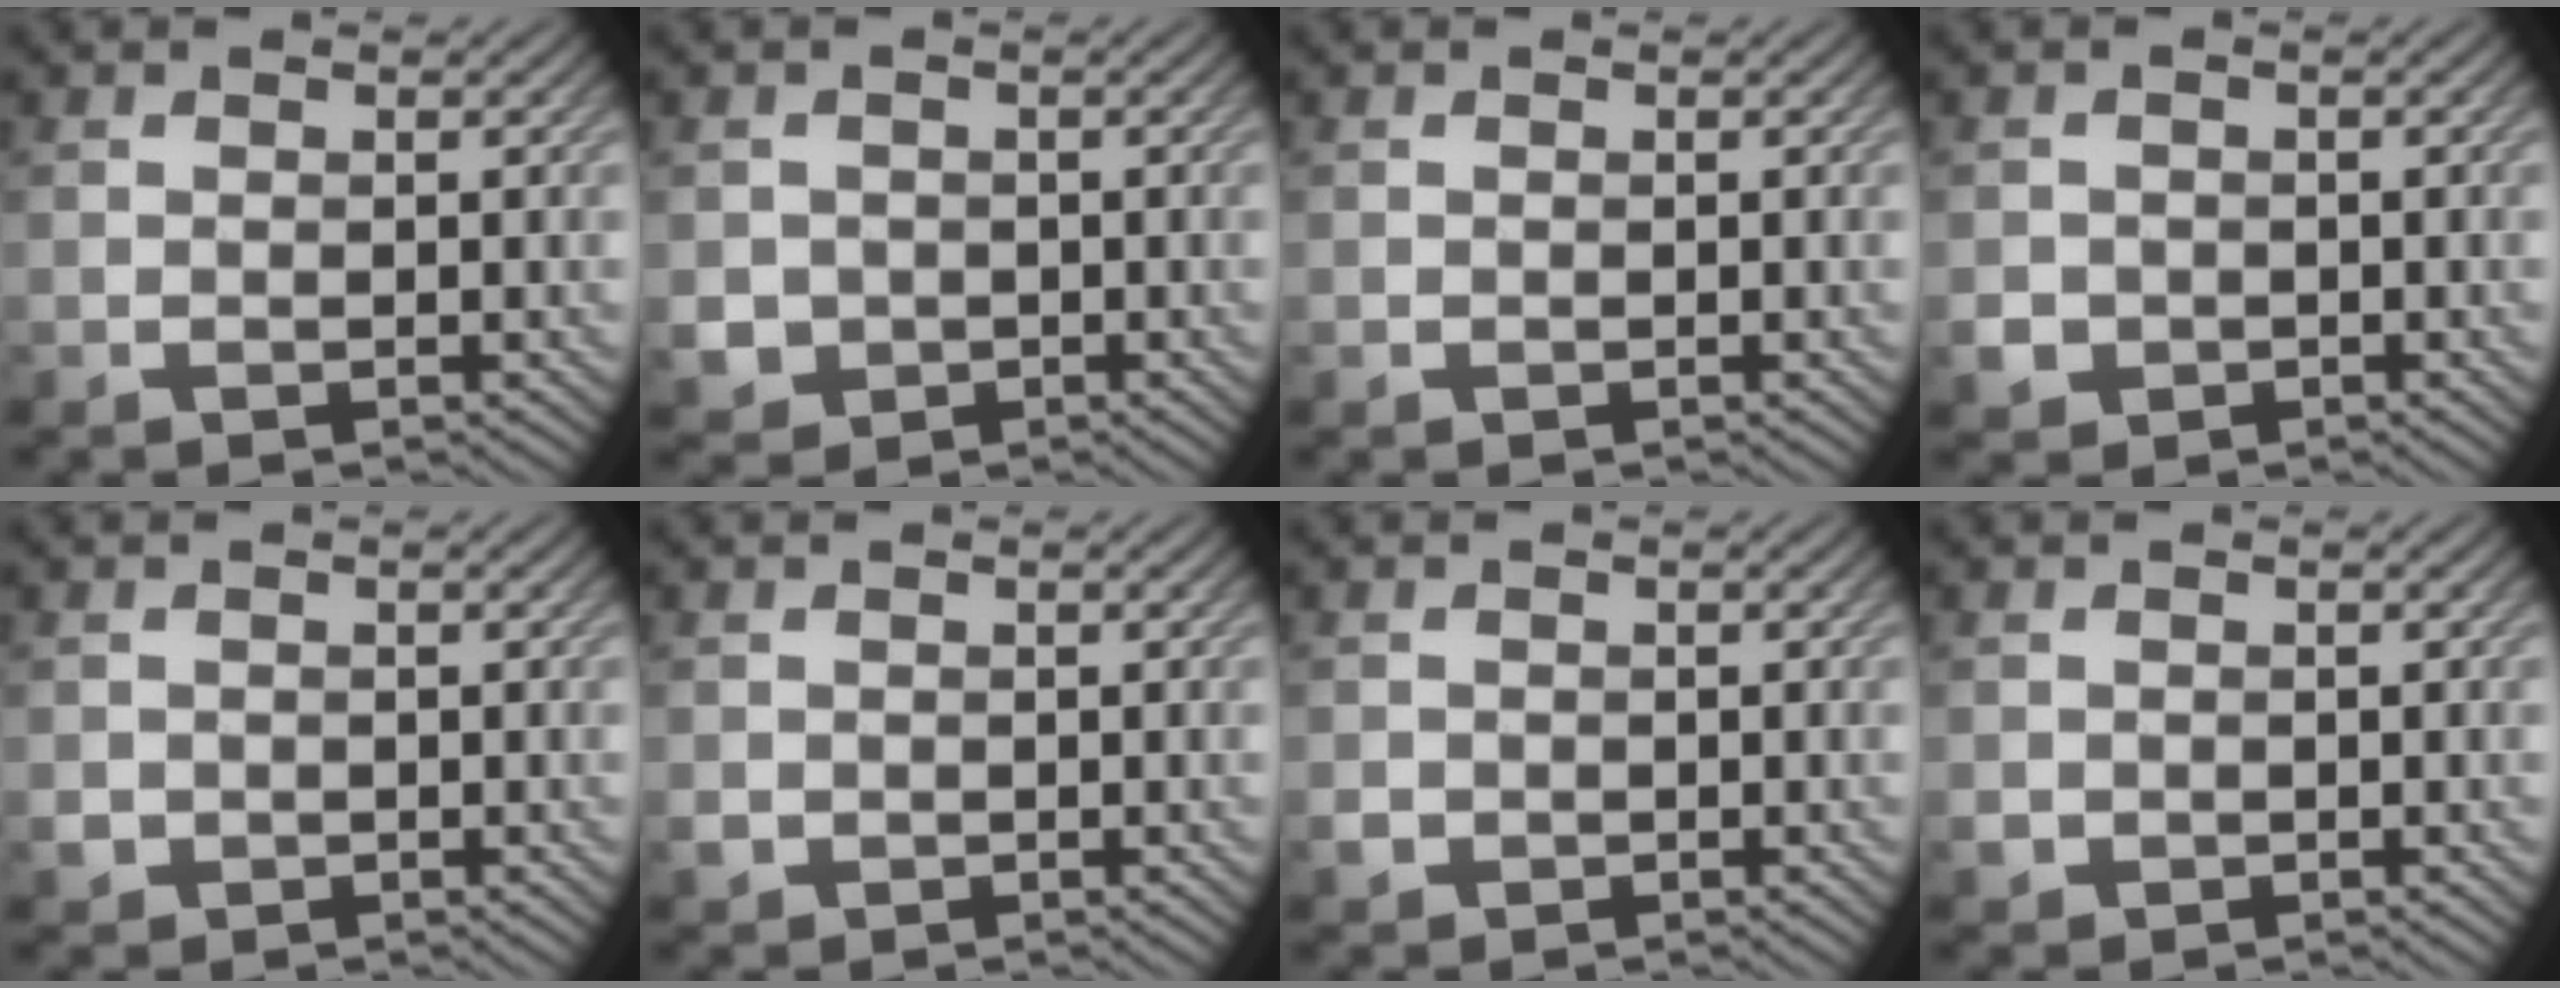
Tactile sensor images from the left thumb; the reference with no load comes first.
{"total": 2.7, "force": [-0.5, 2.6, 0.6], "torque": [-0.018, -0.013, -0.009]}
{"total": 0.0}
{"total": 2.2, "force": [-0.8, 2.0, 0.5], "torque": [-0.011, -0.007, -0.016]}
{"total": 1.5, "force": [-0.3, 1.4, 0.3], "torque": [-0.007, -0.008, -0.005]}
{"total": 1.2, "force": [-0.1, 1.1, 0.3], "torque": [-0.009, -0.007, -0.002]}
{"total": 1.4, "force": [-0.4, 1.3, 0.4], "torque": [-0.007, -0.007, -0.010]}
{"total": 1.2, "force": [-0.2, 1.1, 0.2], "torque": [-0.005, -0.007, -0.005]}